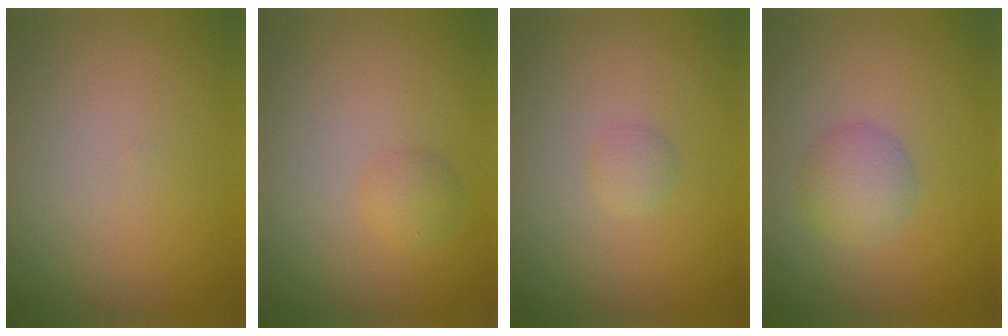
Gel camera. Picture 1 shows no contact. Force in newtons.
{"total": 1.2, "press": 1.2, "slide": 0.1}
{"total": 1.0, "press": 1.0, "slide": 0.0}
{"total": 2.8, "press": 2.8, "slide": 0.1}